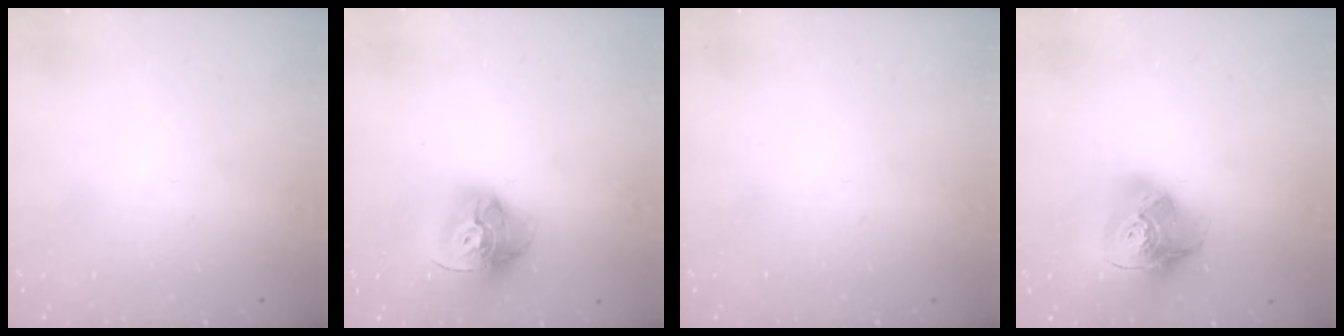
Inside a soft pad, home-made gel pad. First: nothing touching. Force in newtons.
{"total": 16.5, "press": 16.3, "slide": 2.0}
{"total": 0.0}
{"total": 16.7, "press": 16.6, "slide": 2.2}